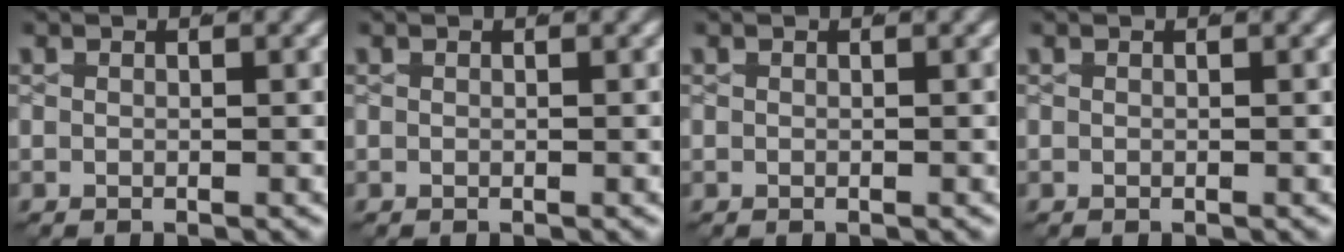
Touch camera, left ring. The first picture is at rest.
{"total": 0.0}
{"total": 0.0}
{"total": 0.0}